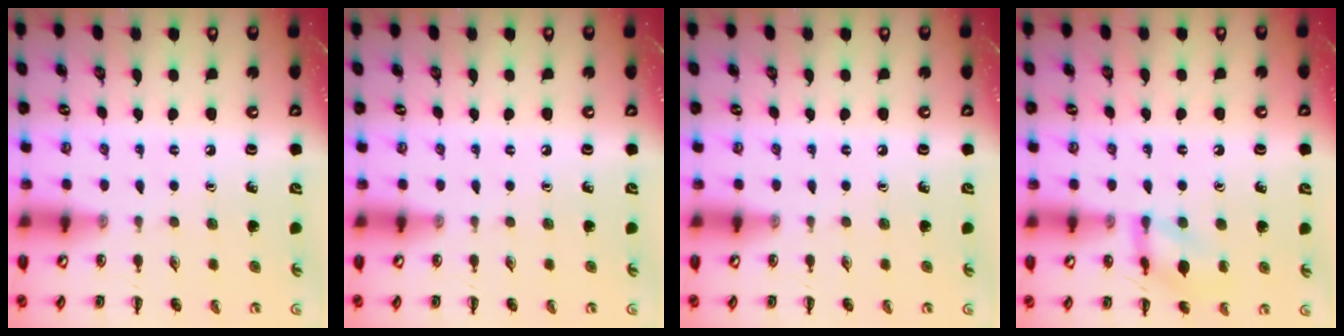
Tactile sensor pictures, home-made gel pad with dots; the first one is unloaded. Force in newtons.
{"total": 0.0}
{"total": 0.0}
{"total": 10.9, "press": 10.8, "slide": 0.6}